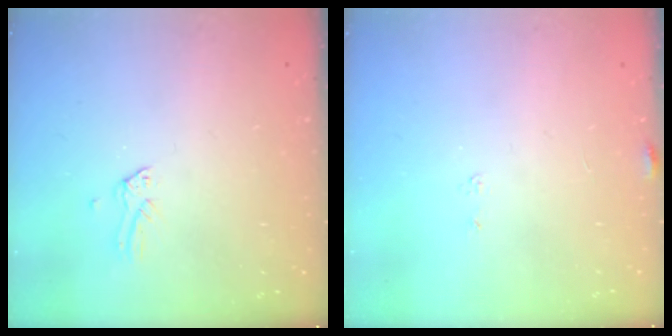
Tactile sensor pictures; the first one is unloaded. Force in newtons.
{"total": 5.4, "press": 5.4, "slide": 0.2}